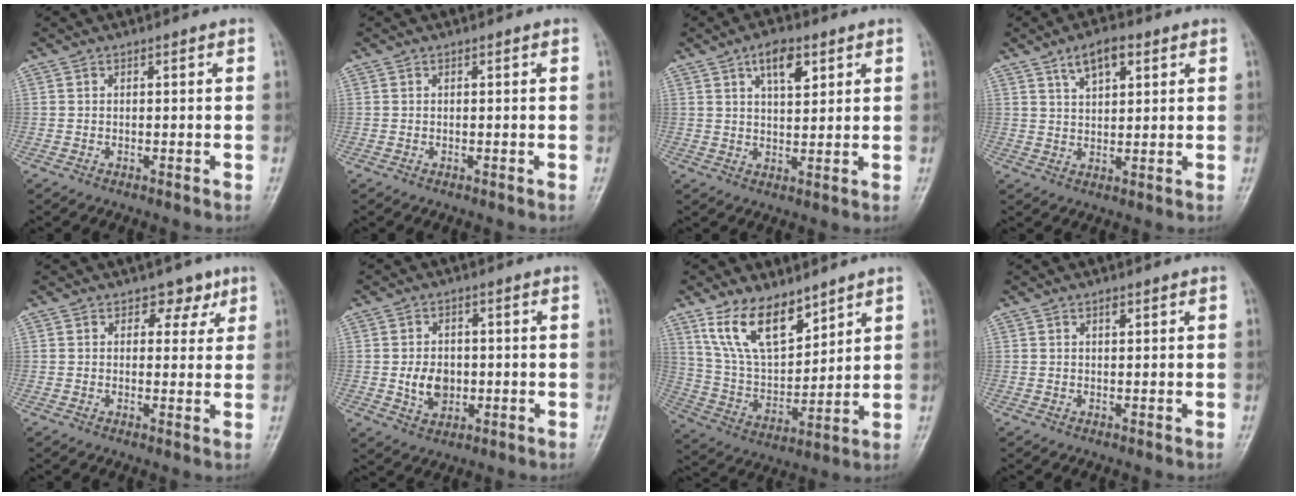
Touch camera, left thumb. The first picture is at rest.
{"total": 0.0}
{"total": 6.5, "force": [3.3, 3.0, 4.8], "torque": [-0.064, -0.012, 0.052]}
{"total": 6.2, "force": [3.4, 2.9, 4.3], "torque": [-0.060, -0.008, 0.058]}
{"total": 3.9, "force": [2.2, 2.8, 1.5], "torque": [0.009, -0.009, 0.026]}
{"total": 6.1, "force": [-0.6, 4.6, 3.9], "torque": [-0.044, 0.000, -0.006]}
{"total": 13.7, "force": [9.3, 6.4, 7.8], "torque": [-0.114, -0.051, 0.191]}
{"total": 0.9, "force": [0.6, 0.4, 0.6], "torque": [-0.008, -0.002, 0.008]}